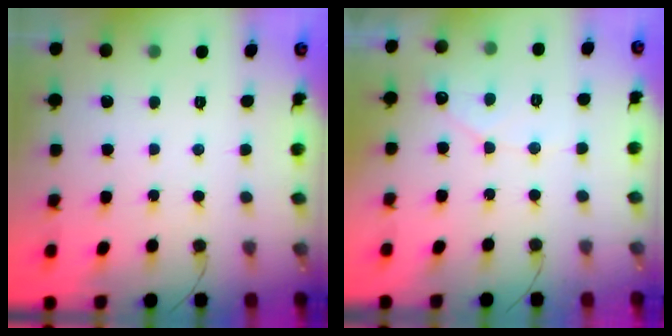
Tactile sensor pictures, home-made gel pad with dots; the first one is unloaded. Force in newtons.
{"total": 5.1, "press": 5.1, "slide": 0.4}